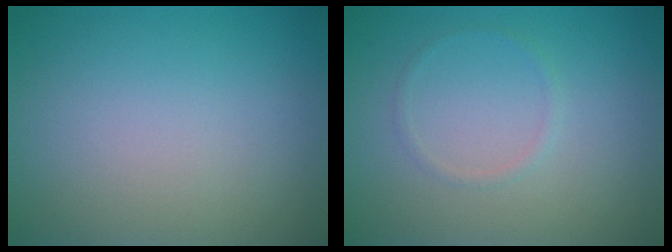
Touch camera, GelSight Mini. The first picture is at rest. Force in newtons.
{"total": 0.7, "press": 0.7, "slide": 0.1}